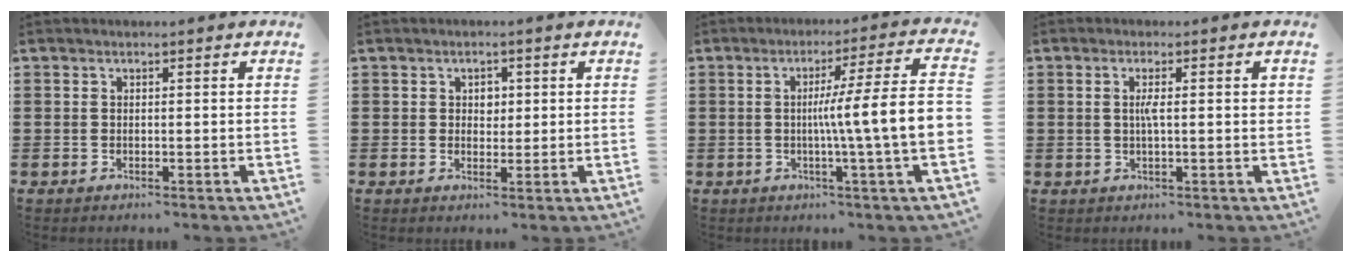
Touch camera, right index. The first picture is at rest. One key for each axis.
{"total": 1.9, "fx": 0.5, "fy": 1.5, "fz": 1.0, "tx": -0.016, "ty": 0.006, "tz": 0.006}
{"total": 10.1, "fx": -0.7, "fy": -0.2, "fz": 10.1, "tx": -0.166, "ty": -0.016, "tz": -0.021}
{"total": 2.8, "fx": 0.3, "fy": 0.3, "fz": 2.8, "tx": -0.054, "ty": -0.003, "tz": 0.004}